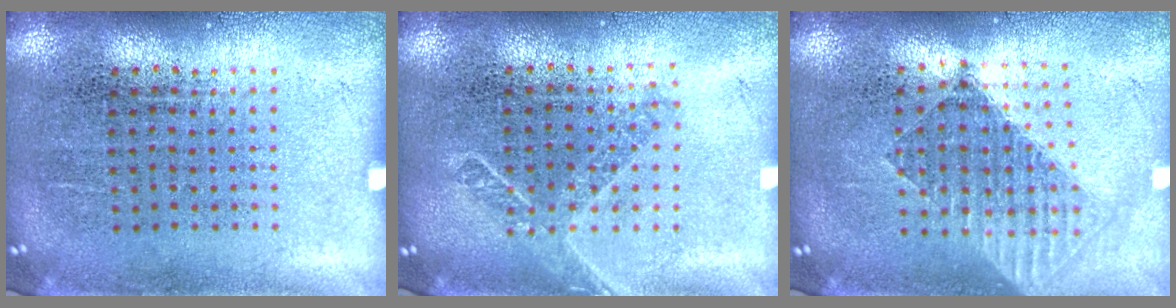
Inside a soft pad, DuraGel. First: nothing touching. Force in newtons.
{"total": 1.5, "press": 1.2, "slide": 0.9}
{"total": 1.5, "press": 1.3, "slide": 0.9}